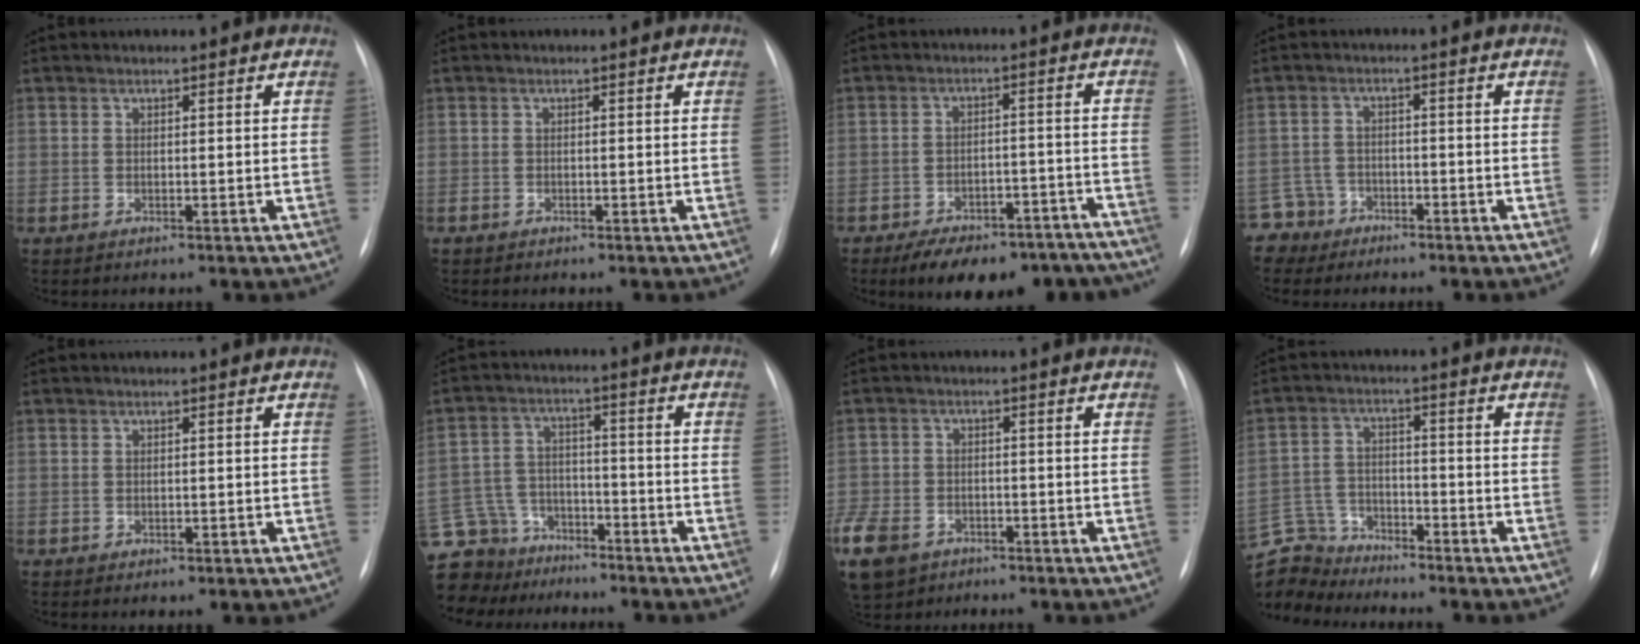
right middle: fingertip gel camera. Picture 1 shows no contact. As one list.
[{"total": 0.5, "force": [-0.4, 0.4, 0.0], "torque": [-0.004, 0.003, -0.008]}, {"total": 17.6, "force": [-14.5, 7.0, 7.1], "torque": [-0.082, 0.028, -0.186]}, {"total": 4.5, "force": [-3.2, 2.9, -1.0], "torque": [0.022, 0.004, -0.064]}, {"total": 0.6, "force": [-0.2, 0.4, 0.3], "torque": [-0.005, 0.000, 0.001]}, {"total": 15.5, "force": [-12.4, 8.6, 3.4], "torque": [-0.100, 0.027, -0.202]}, {"total": 17.9, "force": [-9.2, 13.3, 7.7], "torque": [-0.263, -0.020, -0.147]}, {"total": 10.4, "force": [-9.8, 3.3, 0.2], "torque": [-0.024, 0.021, -0.187]}]